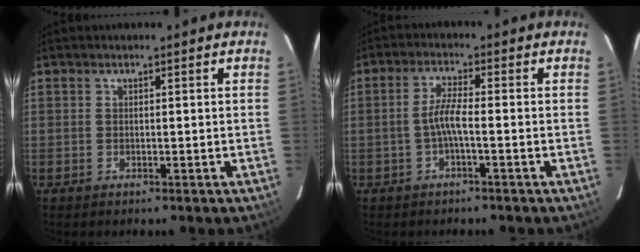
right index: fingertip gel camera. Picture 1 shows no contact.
{"total": 3.6, "force": [-1.3, 0.1, 3.3], "torque": [-0.072, 0.006, -0.026]}